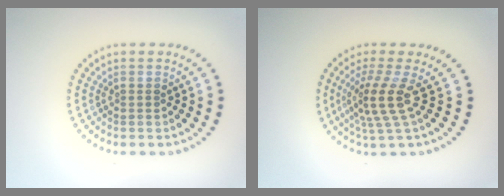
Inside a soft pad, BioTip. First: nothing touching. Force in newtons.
{"total": 3.5, "press": 2.5, "slide": 2.4}